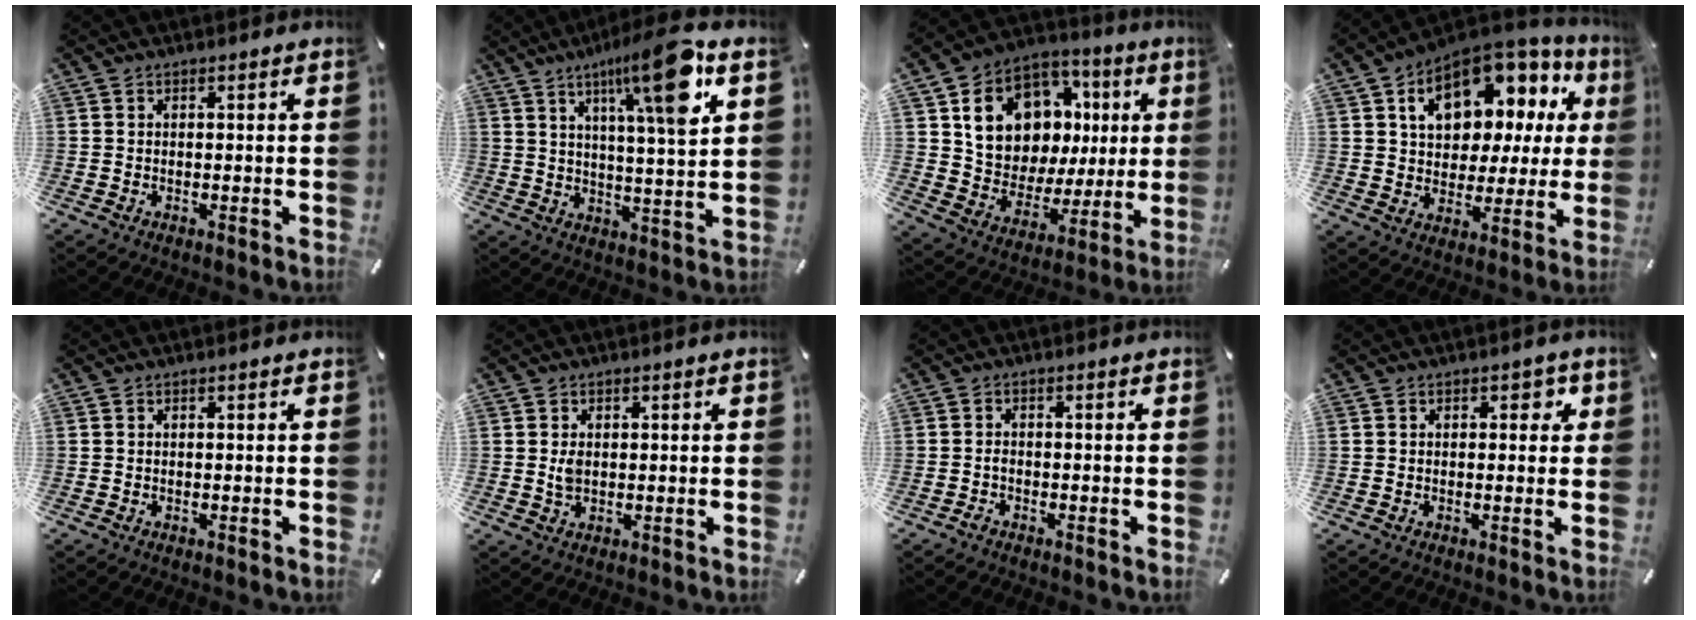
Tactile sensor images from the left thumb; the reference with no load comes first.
{"total": 15.9, "force": [8.3, 2.5, 13.3], "torque": [-0.211, -0.032, 0.123]}
{"total": 16.5, "force": [5.5, 13.3, 8.0], "torque": [-0.128, -0.023, 0.110]}
{"total": 14.4, "force": [6.6, 9.8, 8.3], "torque": [-0.139, -0.035, 0.119]}
{"total": 0.0}
{"total": 2.4, "force": [0.3, 1.7, 1.7], "torque": [-0.028, 0.000, 0.003]}
{"total": 1.1, "force": [-0.9, 0.6, 0.4], "torque": [-0.012, 0.001, -0.016]}
{"total": 2.2, "force": [0.6, 1.5, 1.5], "torque": [-0.007, 0.000, 0.002]}